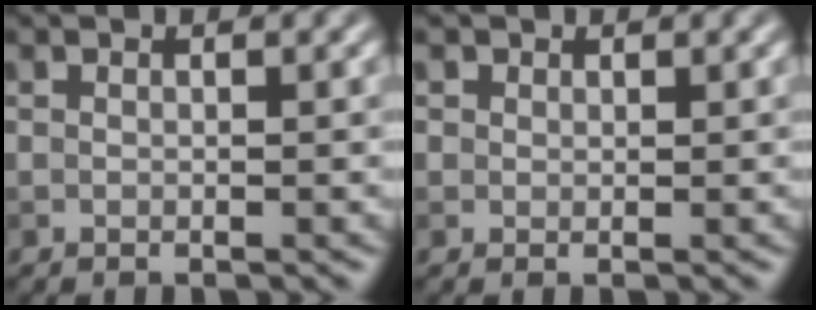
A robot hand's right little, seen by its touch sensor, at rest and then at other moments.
{"total": 1.1, "force": [0.7, 0.9, 0.2], "torque": [-0.001, -0.003, 0.006]}